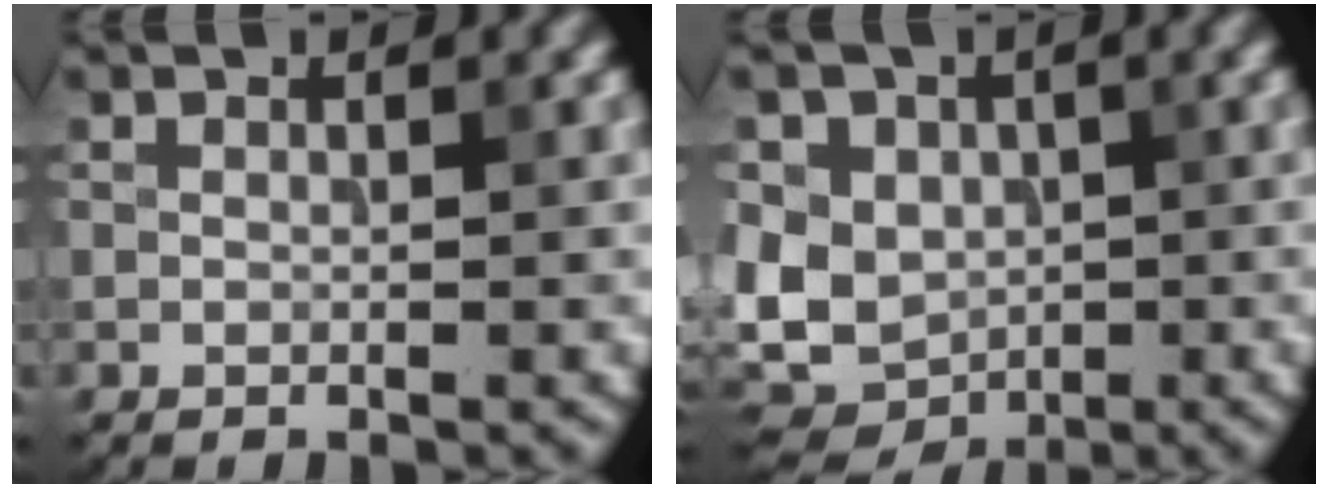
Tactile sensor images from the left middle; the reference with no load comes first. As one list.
[{"total": 8.3, "force": [0.1, 6.8, 4.7], "torque": [-0.081, 0.004, -0.009]}]